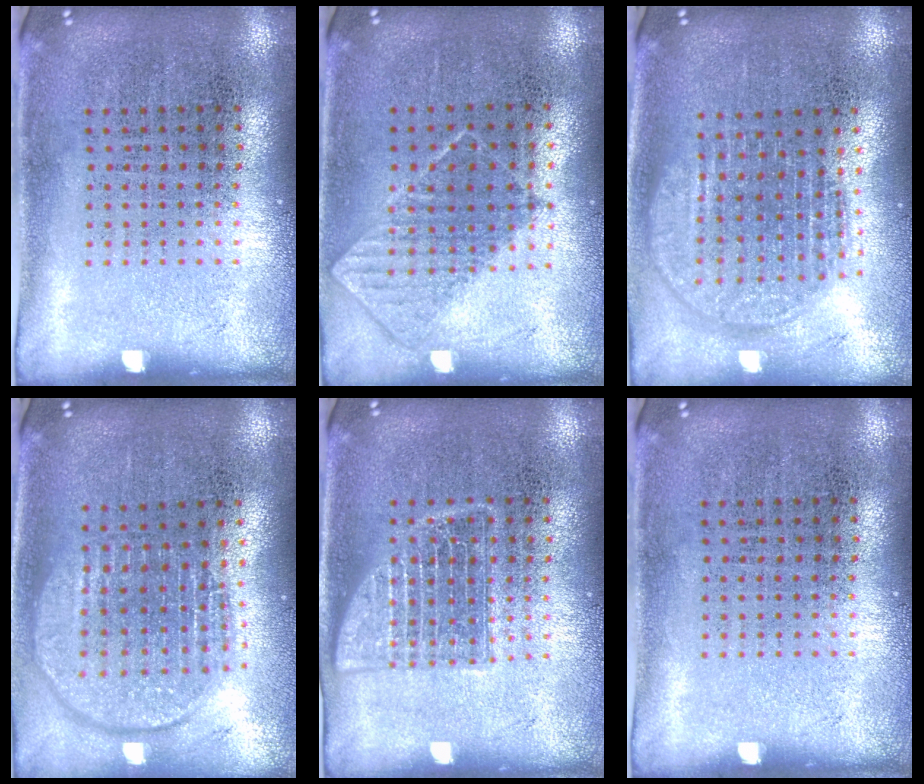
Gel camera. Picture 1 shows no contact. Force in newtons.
{"total": 0.7, "press": 0.7, "slide": 0.2}
{"total": 1.8, "press": 1.5, "slide": 0.9}
{"total": 1.8, "press": 1.5, "slide": 1.0}
{"total": 2.6, "press": 2.5, "slide": 0.4}
{"total": 0.0}